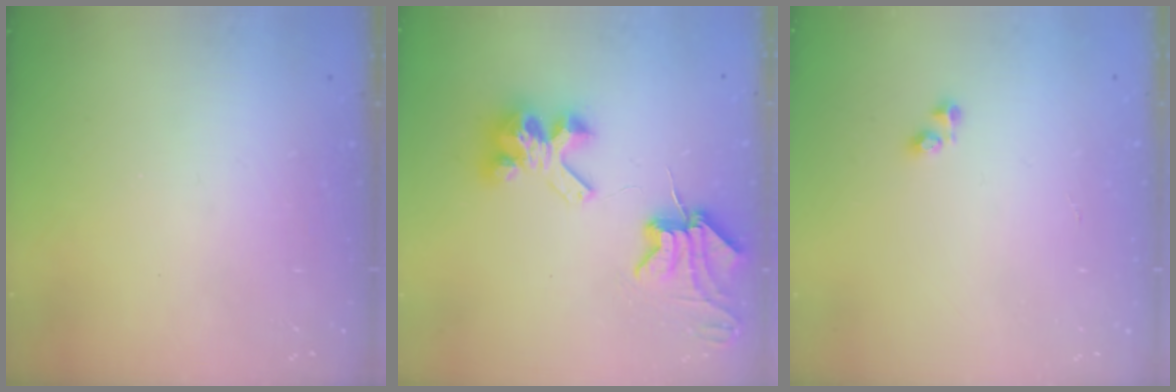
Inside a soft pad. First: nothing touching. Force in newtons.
{"total": 8.8, "press": 8.8, "slide": 1.1}
{"total": 2.2, "press": 2.2, "slide": 0.3}